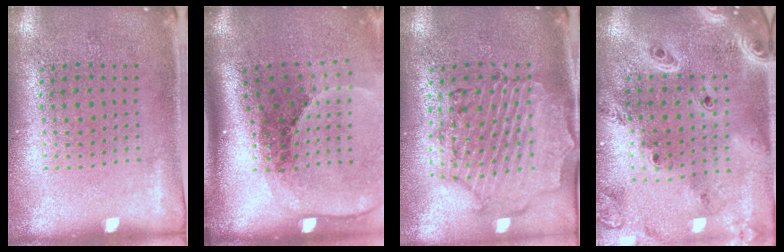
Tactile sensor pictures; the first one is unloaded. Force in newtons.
{"total": 2.8, "press": 1.9, "slide": 2.0}
{"total": 1.5, "press": 1.5, "slide": 0.3}
{"total": 3.9, "press": 3.0, "slide": 2.5}